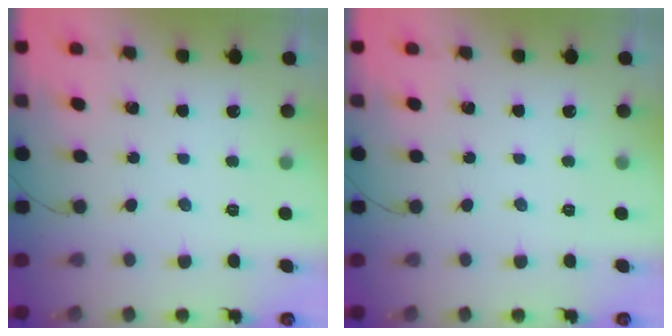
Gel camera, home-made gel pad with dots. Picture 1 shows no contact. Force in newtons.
{"total": 0.0}